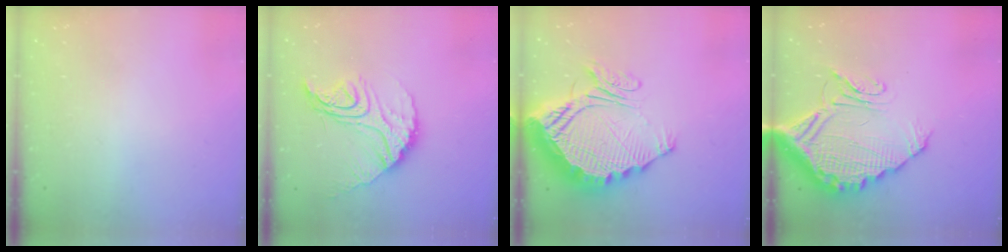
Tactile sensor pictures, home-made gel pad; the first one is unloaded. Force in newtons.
{"total": 16.2, "press": 16.2, "slide": 1.2}
{"total": 22.0, "press": 21.9, "slide": 1.7}
{"total": 17.9, "press": 17.8, "slide": 1.5}